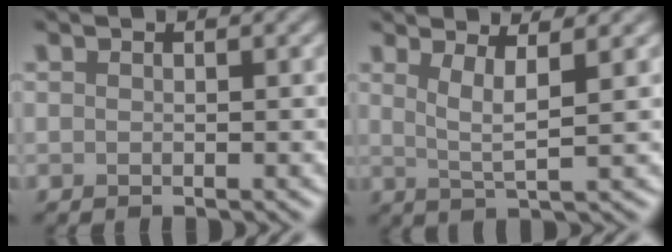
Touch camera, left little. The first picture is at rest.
{"total": 3.2, "force": [1.3, 0.6, 2.9], "torque": [-0.050, -0.006, 0.026]}